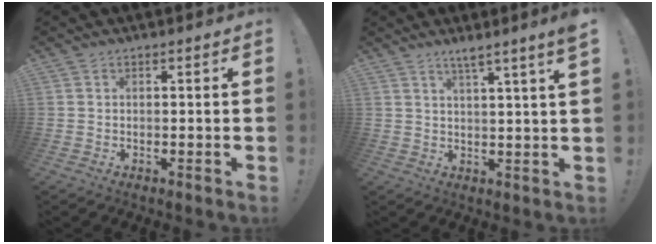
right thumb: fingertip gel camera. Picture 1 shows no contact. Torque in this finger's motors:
{"motor_torque": [-0.53, 0.53, 0.02, 0.02, 0.00]}